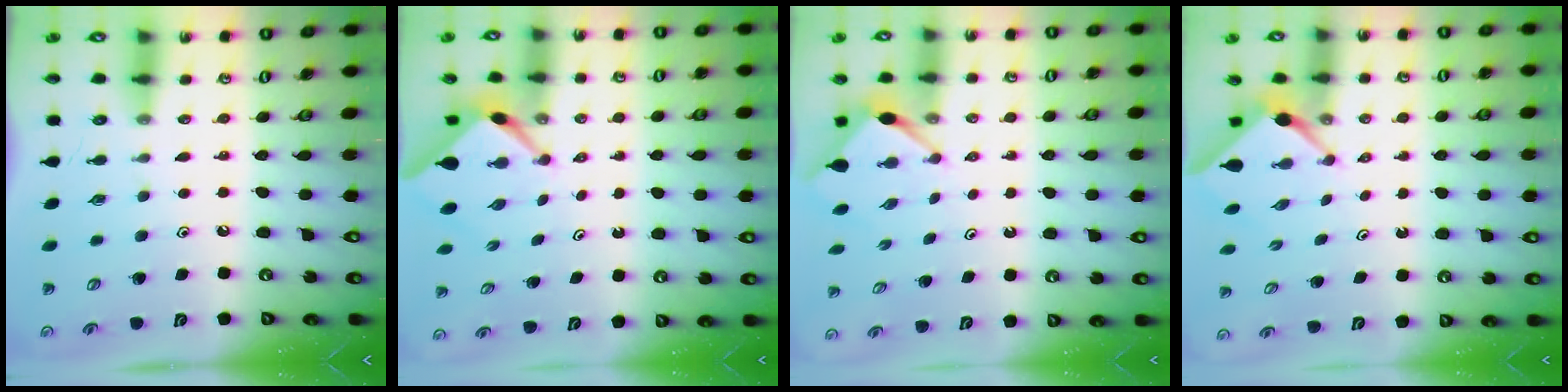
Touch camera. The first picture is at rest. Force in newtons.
{"total": 2.6, "press": 2.6, "slide": 0.3}
{"total": 3.6, "press": 3.5, "slide": 0.3}
{"total": 2.4, "press": 2.4, "slide": 0.2}